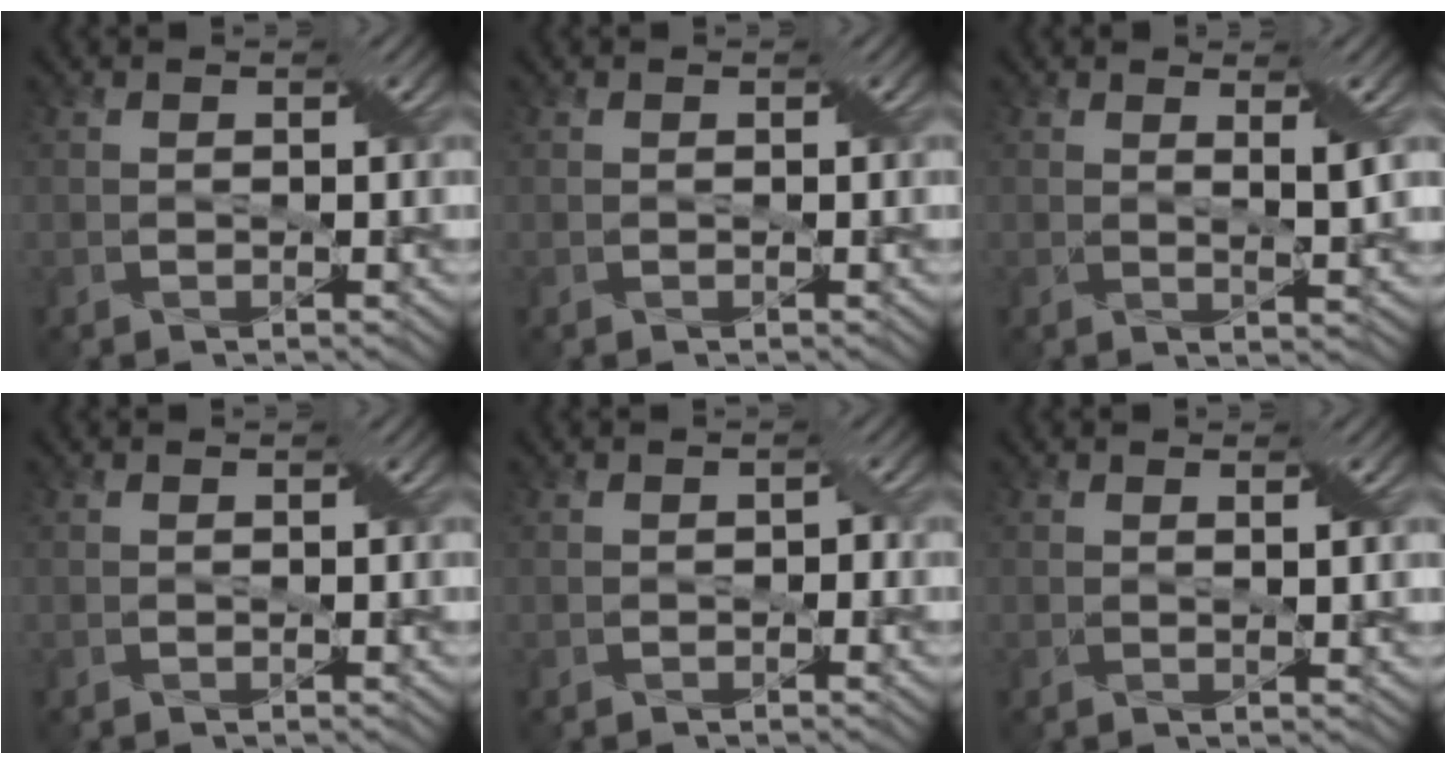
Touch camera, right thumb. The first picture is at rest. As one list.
[{"total": 0.0}, {"total": 2.7, "force": [1.2, 0.3, 2.4], "torque": [-0.048, -0.001, 0.022]}, {"total": 0.0}, {"total": 0.8, "force": [-0.2, 0.6, 0.5], "torque": [-0.008, 0.000, -0.005]}, {"total": 1.4, "force": [0.6, 0.1, 1.2], "torque": [-0.023, 0.004, 0.009]}]